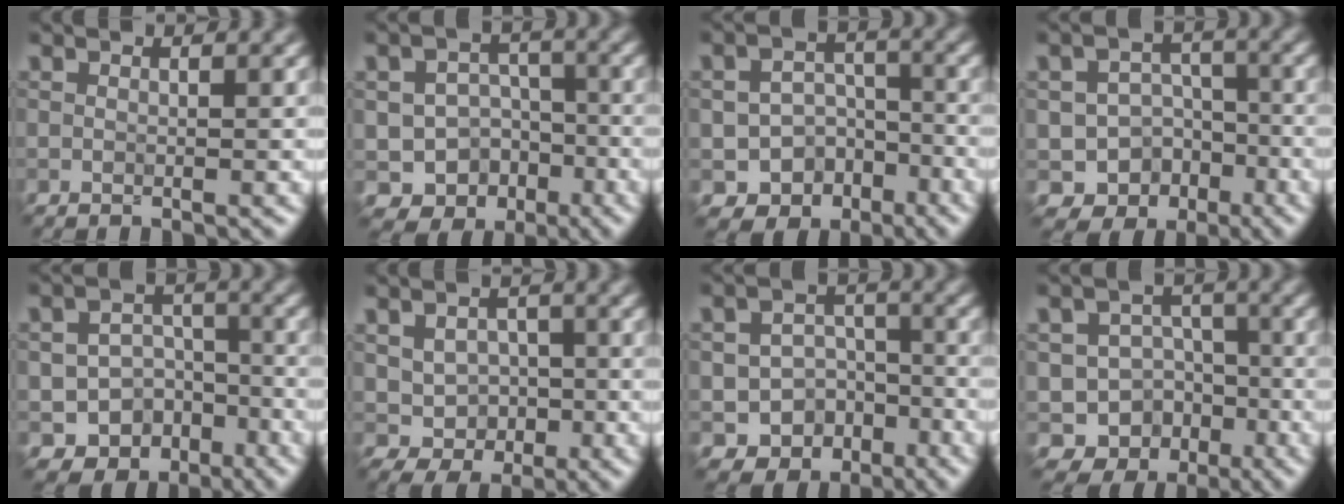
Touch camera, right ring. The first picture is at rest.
{"total": 6.7, "force": [-3.3, 5.5, 1.9], "torque": [-0.006, -0.002, -0.057]}
{"total": 5.7, "force": [-3.4, 4.3, 1.8], "torque": [-0.006, 0.006, -0.048]}
{"total": 6.5, "force": [-3.4, 5.3, 1.6], "torque": [-0.001, -0.001, -0.059]}
{"total": 6.7, "force": [-3.9, 5.1, 2.0], "torque": [-0.008, 0.001, -0.060]}
{"total": 3.3, "force": [-0.3, 2.7, 1.9], "torque": [-0.030, -0.004, -0.002]}
{"total": 5.9, "force": [-3.3, 4.5, 1.9], "torque": [-0.003, 0.006, -0.052]}
{"total": 8.3, "force": [-4.1, 7.1, 1.5], "torque": [-0.001, -0.007, -0.076]}